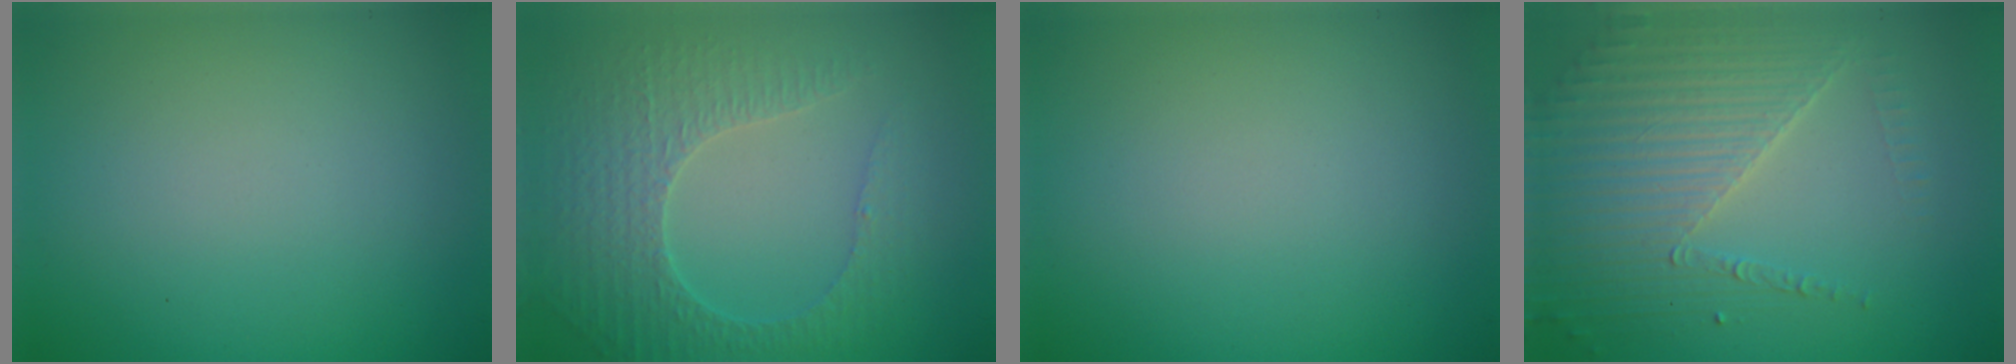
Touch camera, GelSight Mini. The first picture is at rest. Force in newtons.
{"total": 4.2, "press": 3.2, "slide": 2.7}
{"total": 0.0}
{"total": 4.5, "press": 3.9, "slide": 2.2}